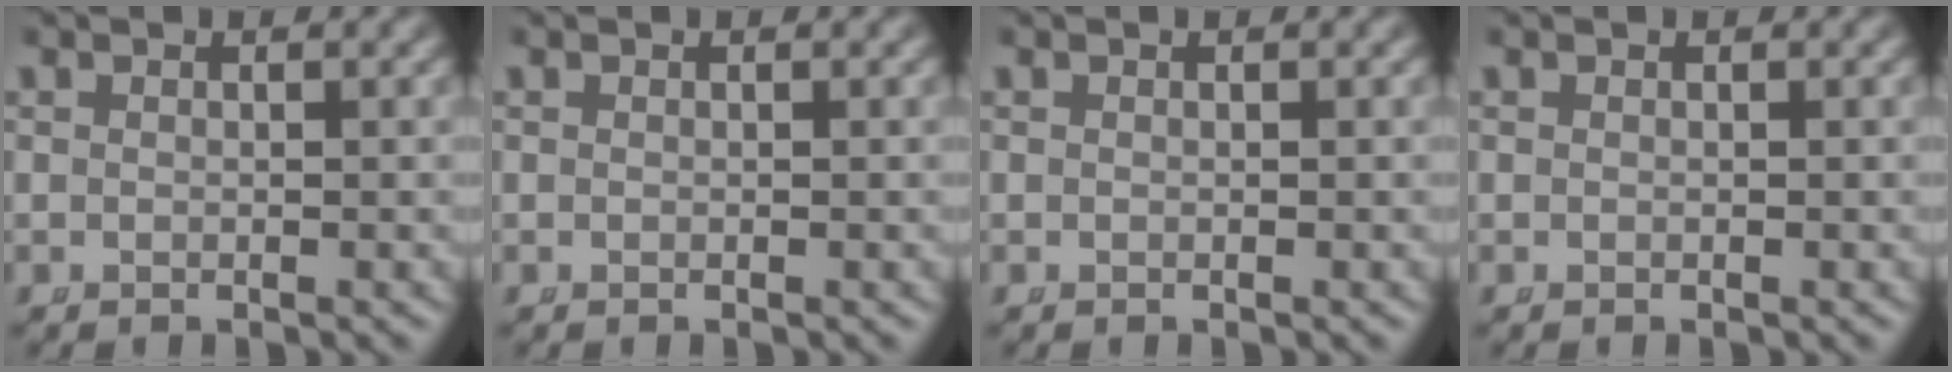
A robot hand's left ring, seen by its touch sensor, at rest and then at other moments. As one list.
[{"total": 0.0}, {"total": 0.0}, {"total": 0.0}]